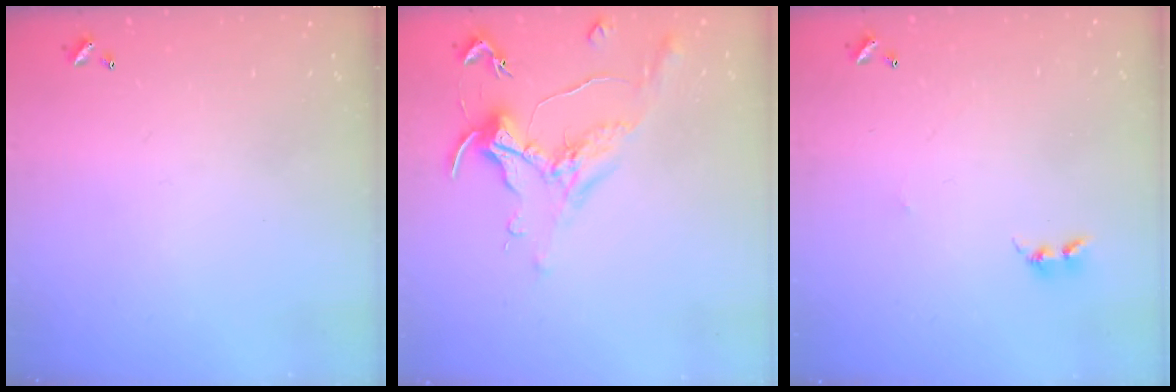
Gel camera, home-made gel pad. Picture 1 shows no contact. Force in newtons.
{"total": 1.3, "press": 1.1, "slide": 0.6}
{"total": 2.9, "press": 2.9, "slide": 0.3}